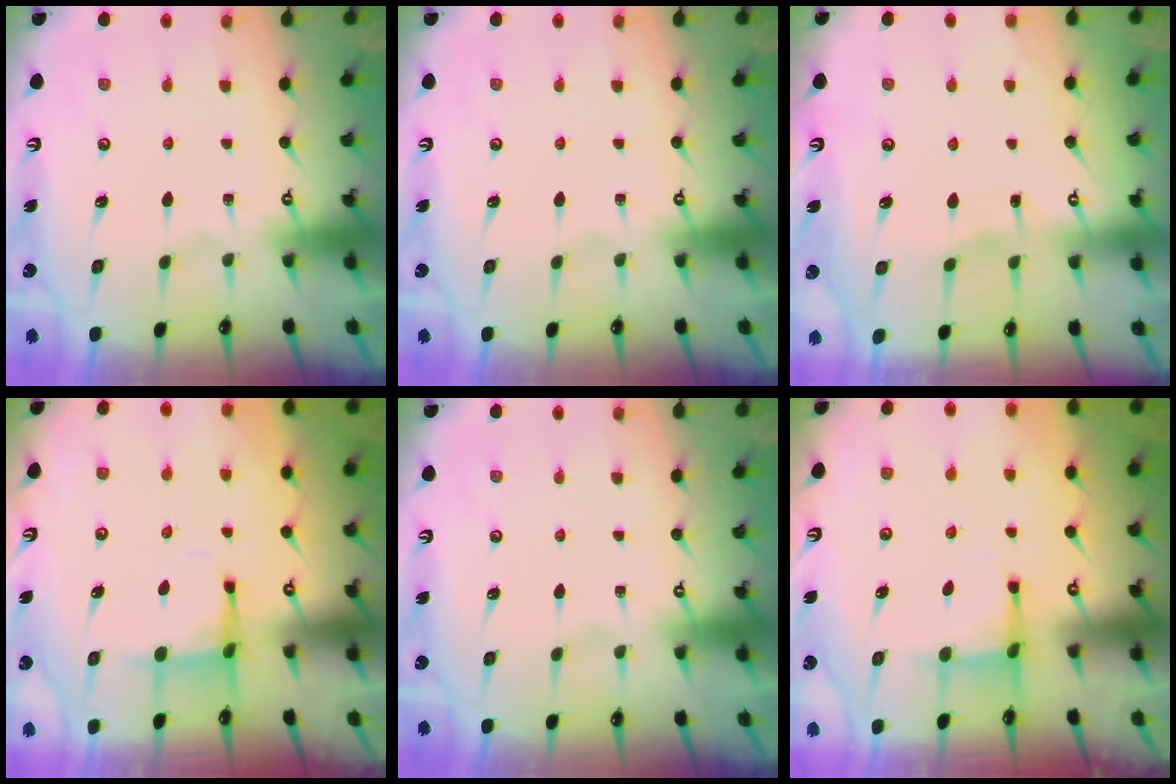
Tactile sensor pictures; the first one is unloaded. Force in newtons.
{"total": 0.0}
{"total": 2.6, "press": 2.6, "slide": 0.3}
{"total": 4.6, "press": 4.5, "slide": 0.9}
{"total": 0.0}
{"total": 3.1, "press": 3.0, "slide": 0.9}